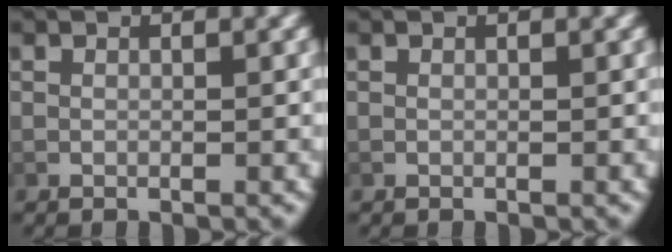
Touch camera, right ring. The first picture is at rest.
{"total": 0.0}